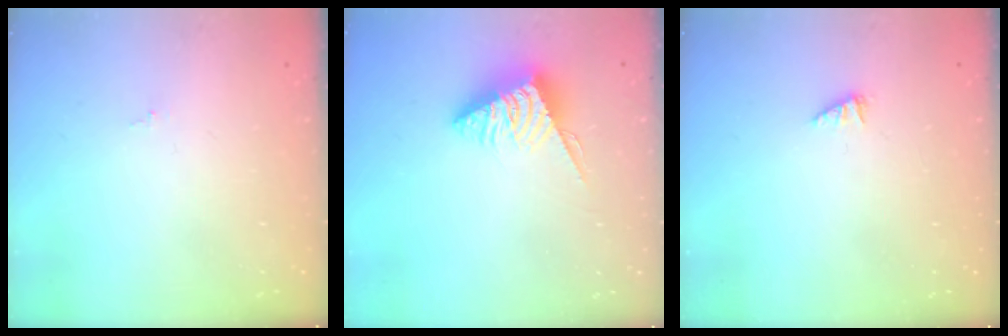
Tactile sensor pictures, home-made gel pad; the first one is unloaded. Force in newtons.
{"total": 5.3, "press": 5.3, "slide": 0.8}
{"total": 0.7, "press": 0.6, "slide": 0.2}